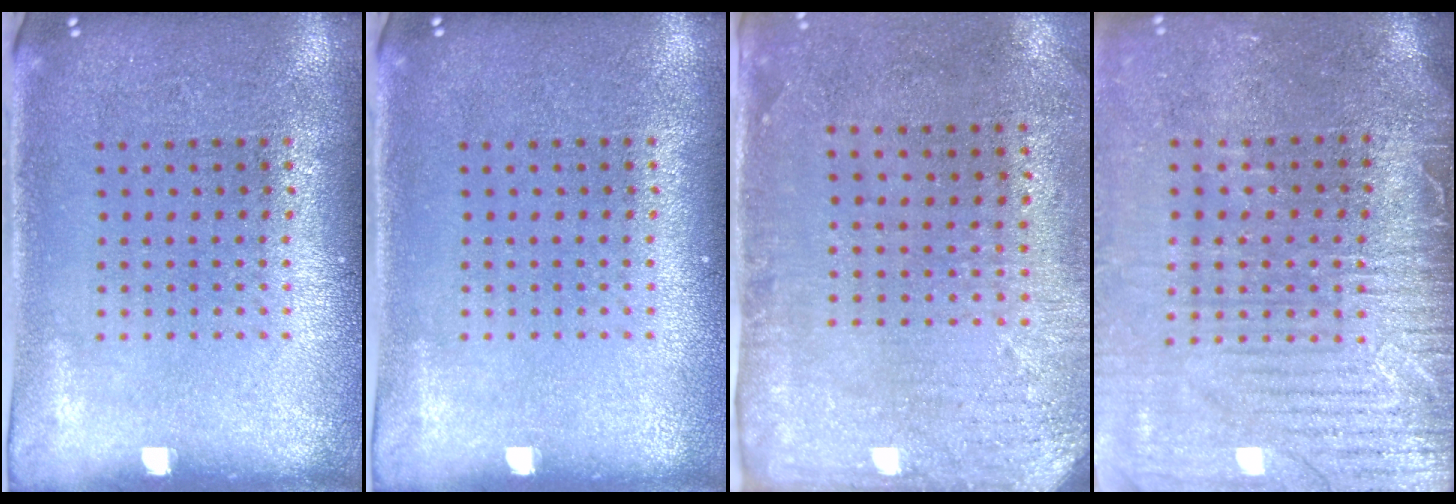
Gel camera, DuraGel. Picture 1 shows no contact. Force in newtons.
{"total": 0.0}
{"total": 3.0, "press": 2.4, "slide": 1.8}
{"total": 4.2, "press": 3.7, "slide": 2.1}